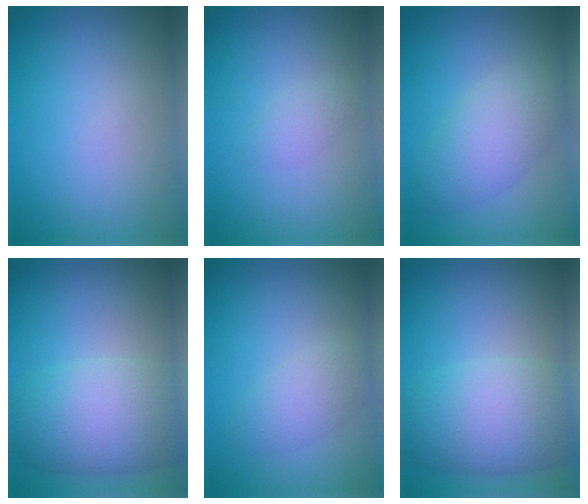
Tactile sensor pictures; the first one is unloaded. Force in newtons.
{"total": 1.2, "press": 1.2, "slide": 0.1}
{"total": 4.8, "press": 4.8, "slide": 0.2}
{"total": 7.4, "press": 7.4, "slide": 0.4}
{"total": 2.3, "press": 2.3, "slide": 0.1}
{"total": 7.4, "press": 7.4, "slide": 0.4}